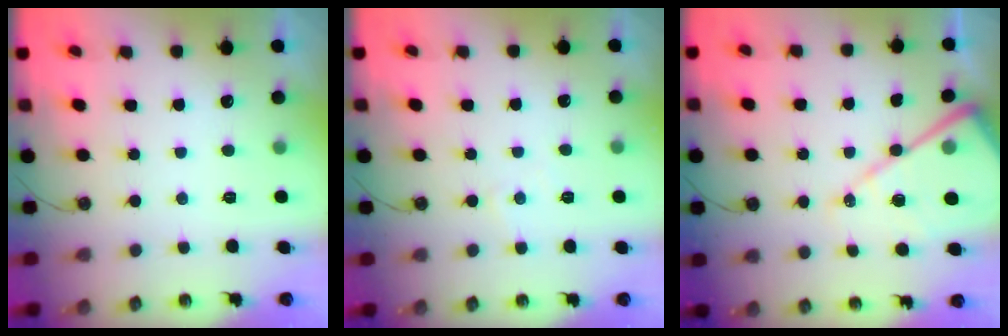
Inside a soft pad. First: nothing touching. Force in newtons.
{"total": 2.7, "press": 2.7, "slide": 0.5}
{"total": 15.5, "press": 15.4, "slide": 1.5}